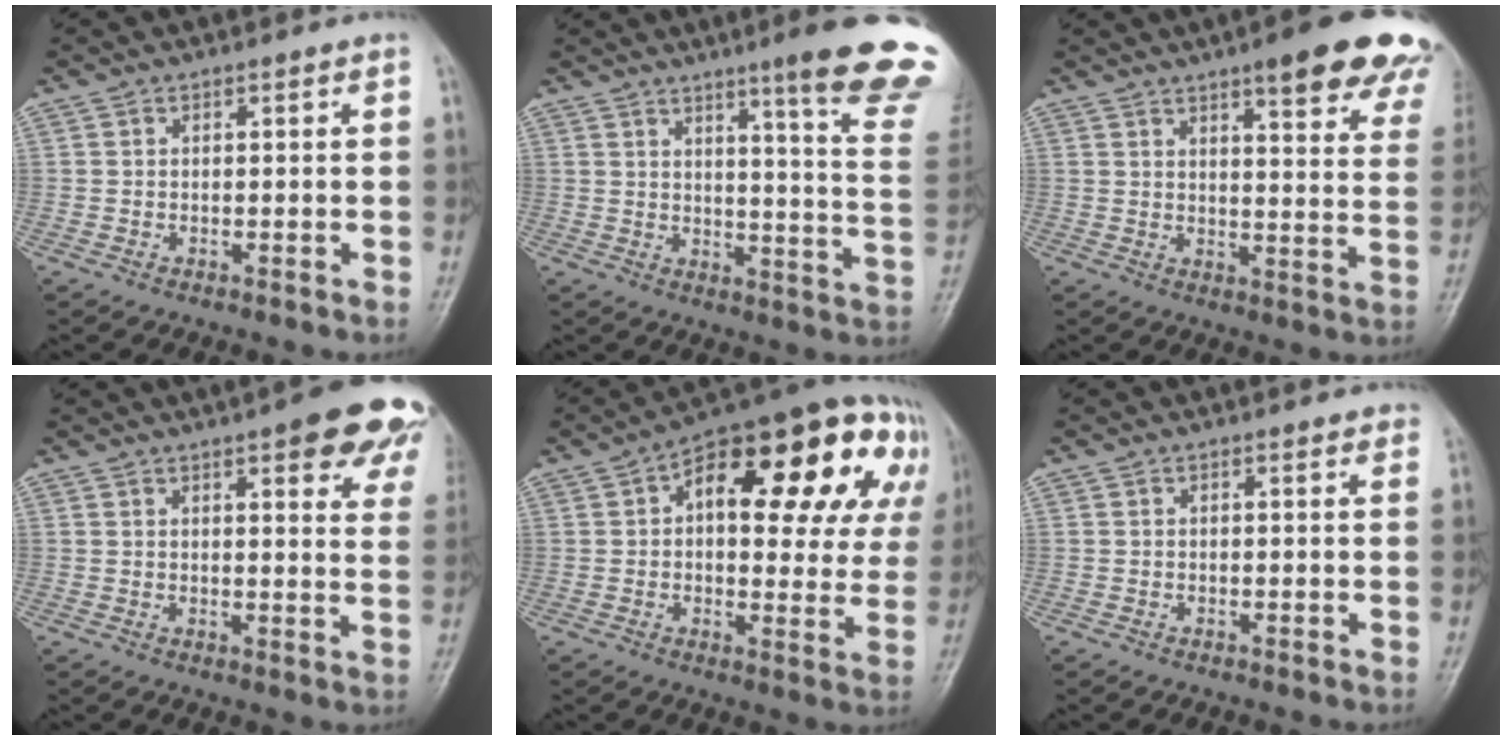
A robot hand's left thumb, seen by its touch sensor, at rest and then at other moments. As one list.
[{"total": 19.8, "force": [13.8, 1.2, 14.2], "torque": [-0.159, -0.087, 0.167]}, {"total": 19.9, "force": [13.7, 4.4, 13.7], "torque": [-0.140, -0.046, 0.158]}, {"total": 16.1, "force": [8.9, 4.7, 12.5], "torque": [-0.128, -0.022, 0.098]}, {"total": 25.5, "force": [8.3, 12.0, 21.0], "torque": [-0.246, 0.039, 0.107]}, {"total": 1.0, "force": [0.8, 0.4, 0.6], "torque": [-0.006, -0.001, 0.005]}]